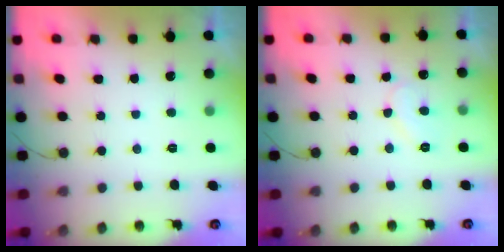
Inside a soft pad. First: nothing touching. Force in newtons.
{"total": 8.3, "press": 8.3, "slide": 0.5}